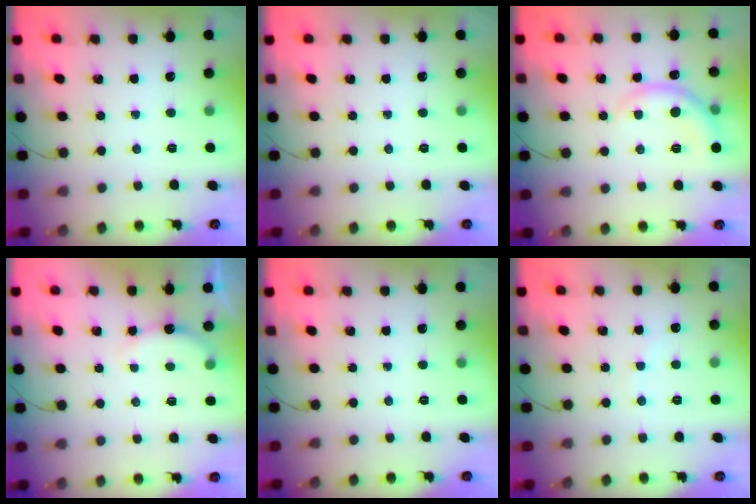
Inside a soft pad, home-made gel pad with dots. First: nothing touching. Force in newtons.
{"total": 0.0}
{"total": 6.3, "press": 6.3, "slide": 0.5}
{"total": 3.9, "press": 3.7, "slide": 1.2}
{"total": 0.0}
{"total": 3.8, "press": 3.7, "slide": 0.9}